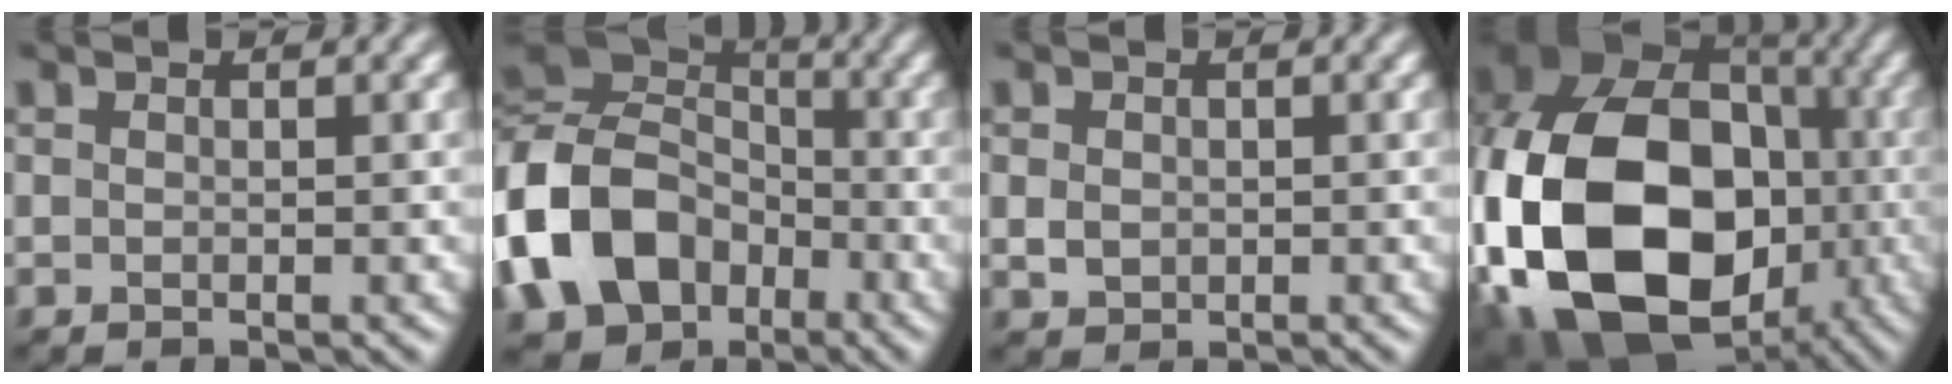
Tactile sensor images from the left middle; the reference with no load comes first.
{"total": 13.7, "force": [-5.1, 10.6, 7.1], "torque": [-0.187, -0.013, -0.107]}
{"total": 1.4, "force": [-0.2, 1.3, 0.6], "torque": [-0.014, -0.007, 0.002]}
{"total": 21.0, "force": [-4.8, 15.3, 13.5], "torque": [-0.327, -0.019, -0.081]}